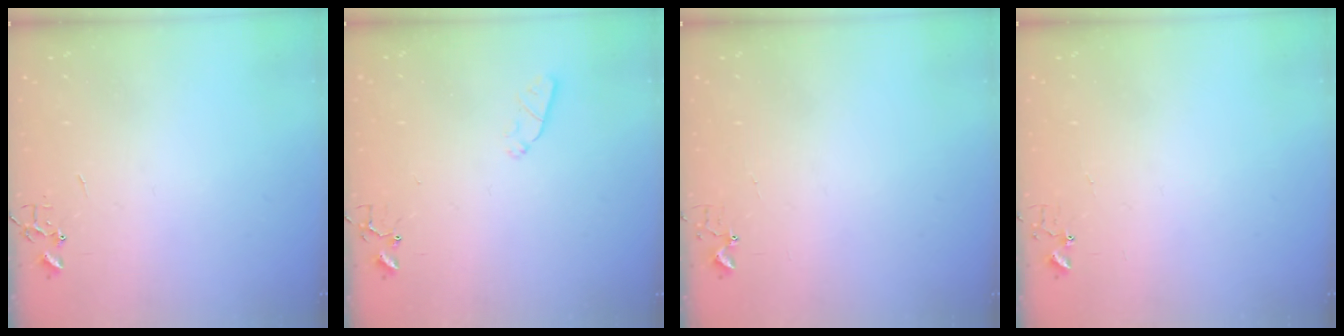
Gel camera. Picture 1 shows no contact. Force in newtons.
{"total": 4.2, "press": 4.1, "slide": 1.0}
{"total": 3.7, "press": 3.7, "slide": 0.2}
{"total": 3.9, "press": 3.9, "slide": 0.3}